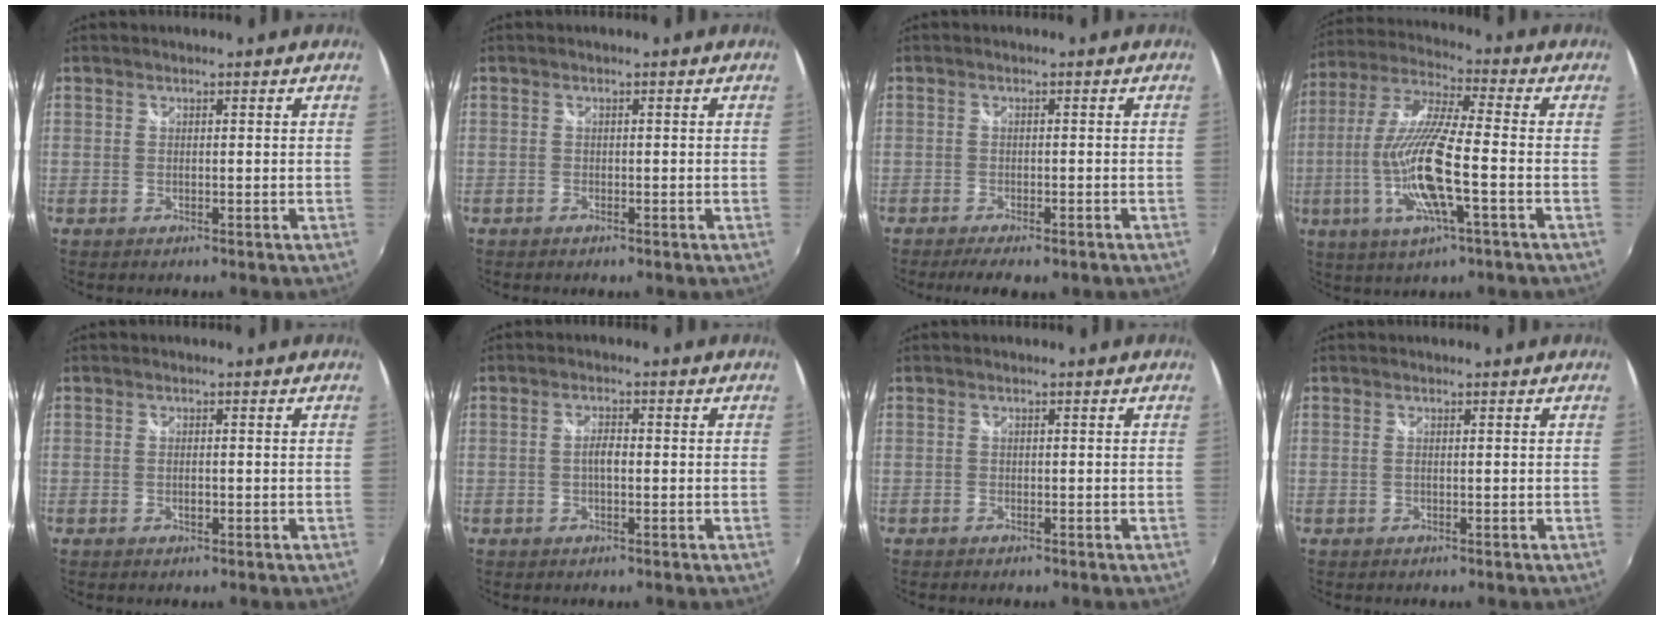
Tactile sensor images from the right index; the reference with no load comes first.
{"total": 1.0, "force": [-0.8, 0.5, 0.3], "torque": [-0.007, -0.002, -0.014]}
{"total": 6.0, "force": [-4.7, 1.7, 3.4], "torque": [-0.081, -0.019, -0.072]}
{"total": 15.9, "force": [-4.0, 2.4, 15.2], "torque": [-0.308, -0.012, -0.077]}
{"total": 1.3, "force": [-0.4, 0.6, 1.1], "torque": [-0.020, 0.000, -0.007]}
{"total": 2.2, "force": [-0.4, 0.8, 2.0], "torque": [-0.038, 0.004, -0.009]}
{"total": 0.9, "force": [-0.7, 0.5, 0.2], "torque": [-0.006, -0.002, -0.013]}
{"total": 0.6, "force": [-0.2, -0.1, 0.6], "torque": [-0.010, 0.001, -0.004]}